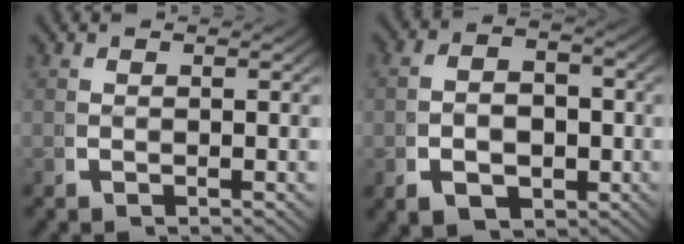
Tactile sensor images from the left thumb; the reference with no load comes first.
{"total": 5.3, "force": [-1.2, 3.7, 3.5], "torque": [-0.061, -0.018, -0.012]}